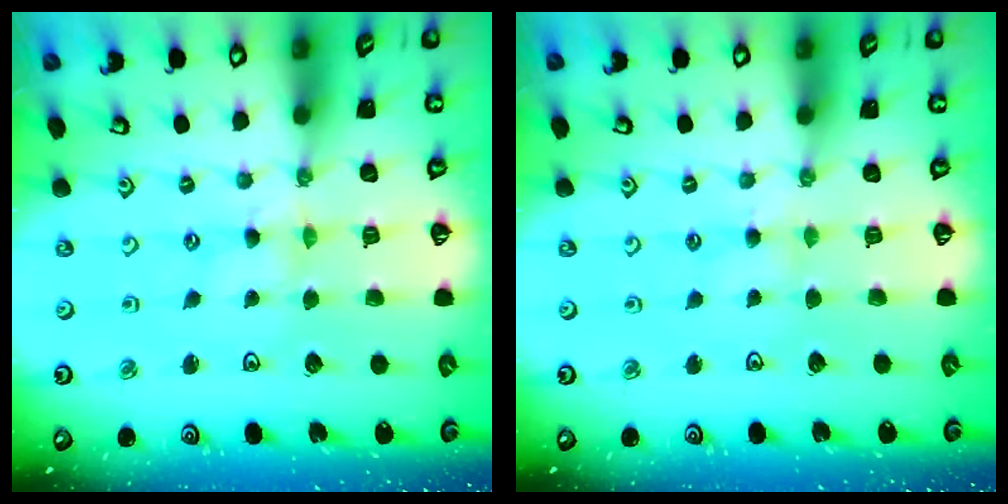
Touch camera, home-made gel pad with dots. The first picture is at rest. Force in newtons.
{"total": 2.0, "press": 1.9, "slide": 0.3}